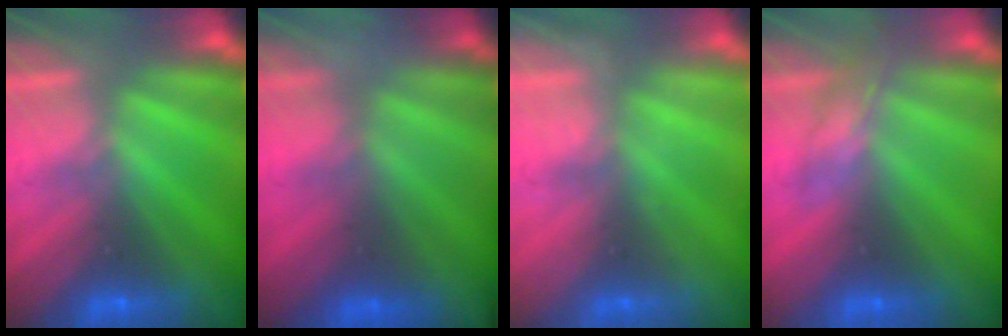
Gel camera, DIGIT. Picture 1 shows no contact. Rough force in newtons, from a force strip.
{"total": 8.1}
{"total": 2.2}
{"total": 2.3}